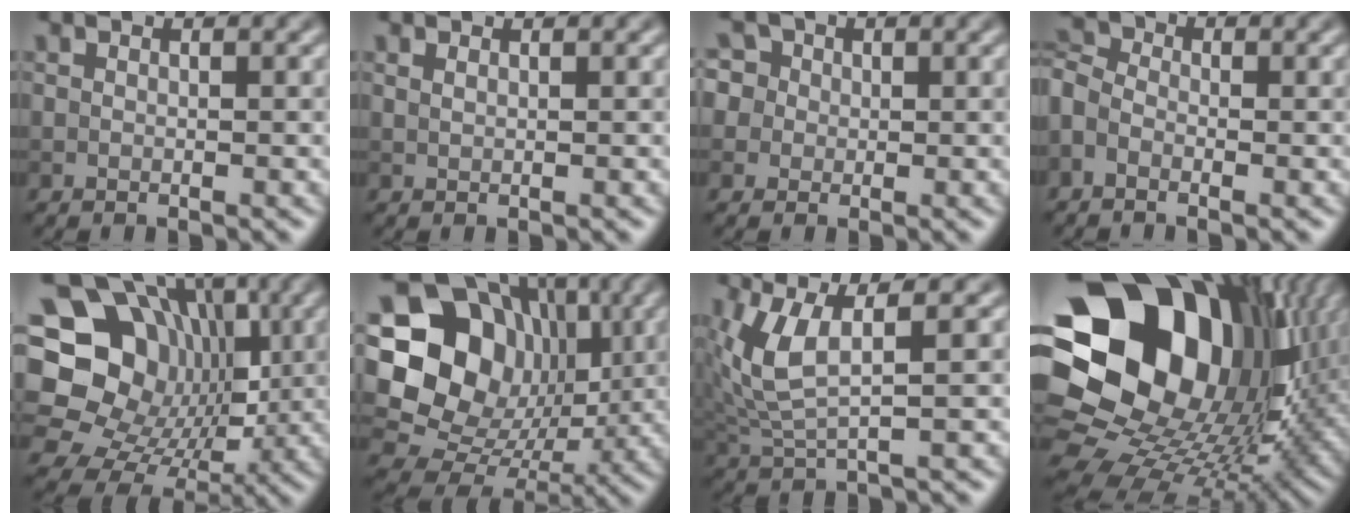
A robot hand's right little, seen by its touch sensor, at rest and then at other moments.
{"total": 0.5, "force": [0.4, 0.1, 0.3], "torque": [-0.006, 0.000, 0.009]}
{"total": 5.2, "force": [2.1, 4.3, 2.1], "torque": [-0.028, 0.029, 0.006]}
{"total": 2.7, "force": [-1.2, 1.8, 1.6], "torque": [-0.041, 0.004, -0.035]}
{"total": 17.5, "force": [2.8, 15.2, 8.1], "torque": [-0.155, 0.053, 0.036]}
{"total": 16.9, "force": [3.6, 14.2, 8.4], "torque": [-0.176, 0.038, 0.073]}
{"total": 4.6, "force": [1.4, 1.5, 4.1], "torque": [-0.111, -0.004, 0.035]}
{"total": 22.4, "force": [5.9, 17.1, 13.3], "torque": [-0.283, 0.005, 0.106]}